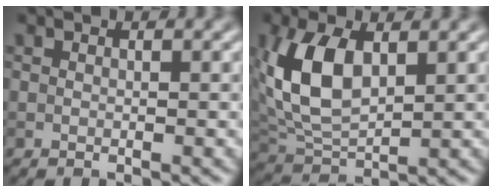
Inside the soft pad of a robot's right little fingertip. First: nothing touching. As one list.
[{"total": 7.1, "force": [1.7, 3.9, 5.7], "torque": [-0.126, 0.005, 0.035]}]